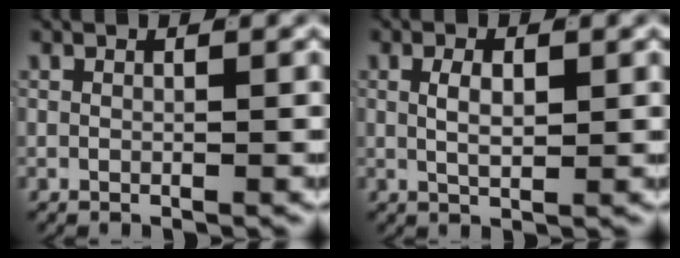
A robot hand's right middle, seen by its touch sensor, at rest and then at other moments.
{"total": 2.4, "force": [0.3, 0.9, 2.2], "torque": [-0.032, -0.003, 0.009]}